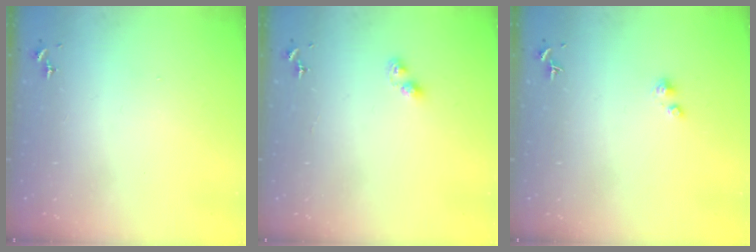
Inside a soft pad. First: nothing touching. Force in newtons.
{"total": 2.8, "press": 2.8, "slide": 0.5}
{"total": 2.2, "press": 2.2, "slide": 0.2}